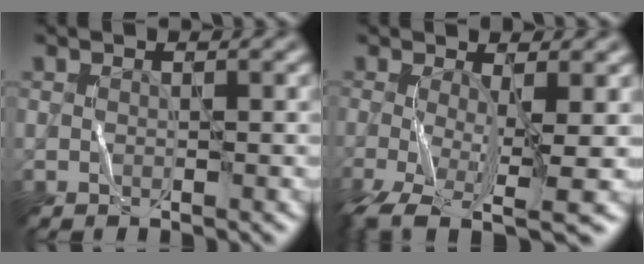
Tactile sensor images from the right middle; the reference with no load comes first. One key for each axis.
{"total": 6.7, "fx": -2.7, "fy": 1.7, "fz": 5.9, "tx": -0.115, "ty": -0.019, "tz": -0.050}